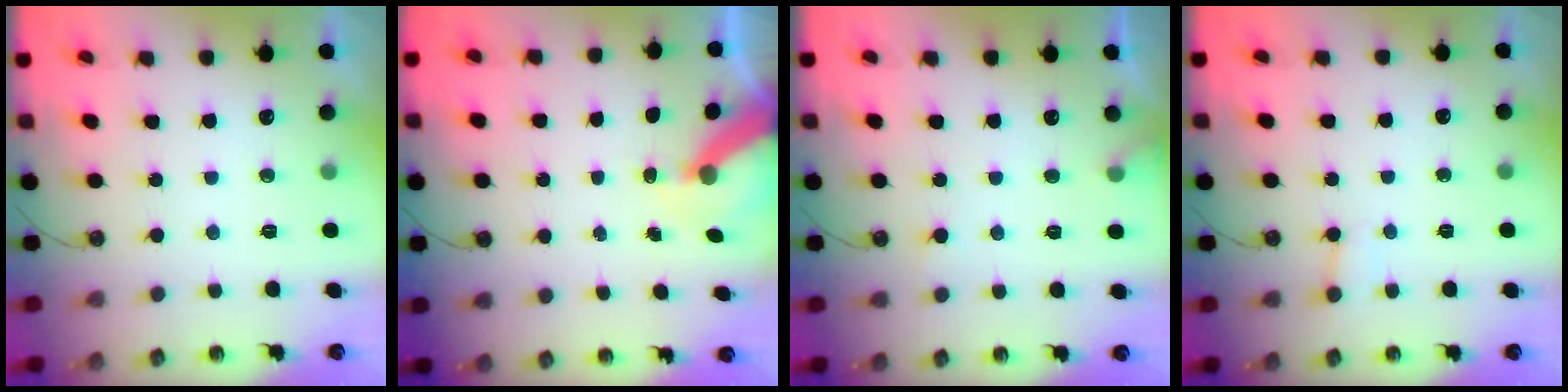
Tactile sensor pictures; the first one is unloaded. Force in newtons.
{"total": 8.3, "press": 8.2, "slide": 0.7}
{"total": 6.3, "press": 6.3, "slide": 0.3}
{"total": 3.8, "press": 3.8, "slide": 0.3}